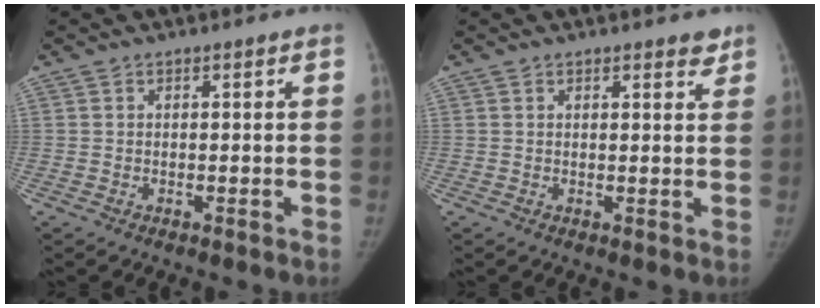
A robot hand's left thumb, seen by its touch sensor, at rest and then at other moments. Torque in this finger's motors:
{"motor_torque": [0.56, -0.12, 0.14, -0.43, 0.08]}